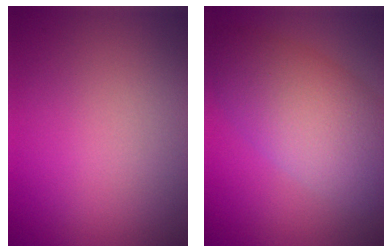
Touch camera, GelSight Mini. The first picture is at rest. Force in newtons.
{"total": 7.8, "press": 7.8, "slide": 0.6}